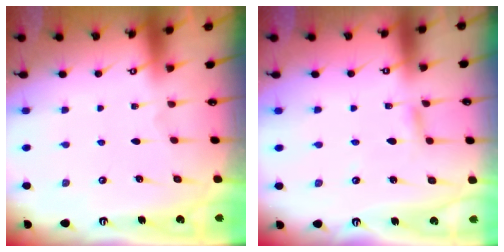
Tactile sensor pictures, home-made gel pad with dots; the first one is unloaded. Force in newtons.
{"total": 2.9, "press": 2.8, "slide": 0.3}